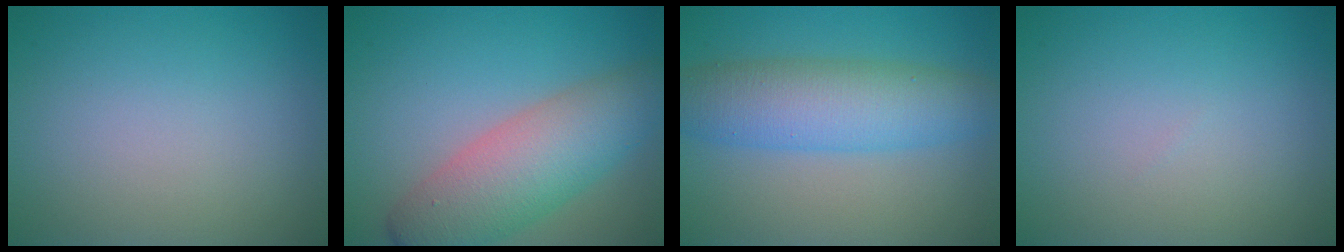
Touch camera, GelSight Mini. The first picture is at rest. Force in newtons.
{"total": 7.6, "press": 7.6, "slide": 0.4}
{"total": 6.7, "press": 6.7, "slide": 0.1}
{"total": 0.0}